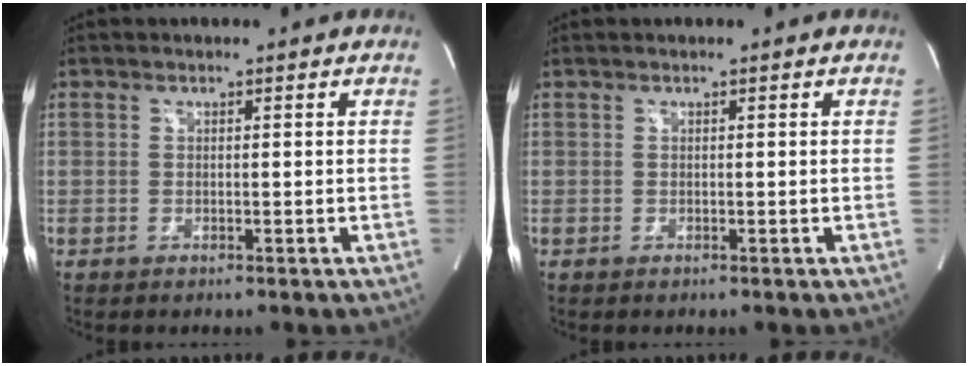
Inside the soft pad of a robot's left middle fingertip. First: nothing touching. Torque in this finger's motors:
{"motor_torque": [0.03, -0.04, 0.07, 0.01]}